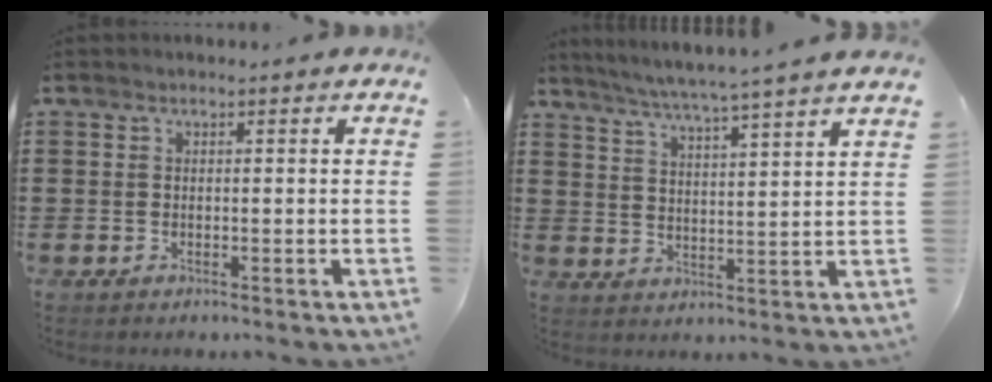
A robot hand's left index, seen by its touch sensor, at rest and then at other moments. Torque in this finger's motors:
{"motor_torque": [2.14, 0.00, 0.36, 0.13]}